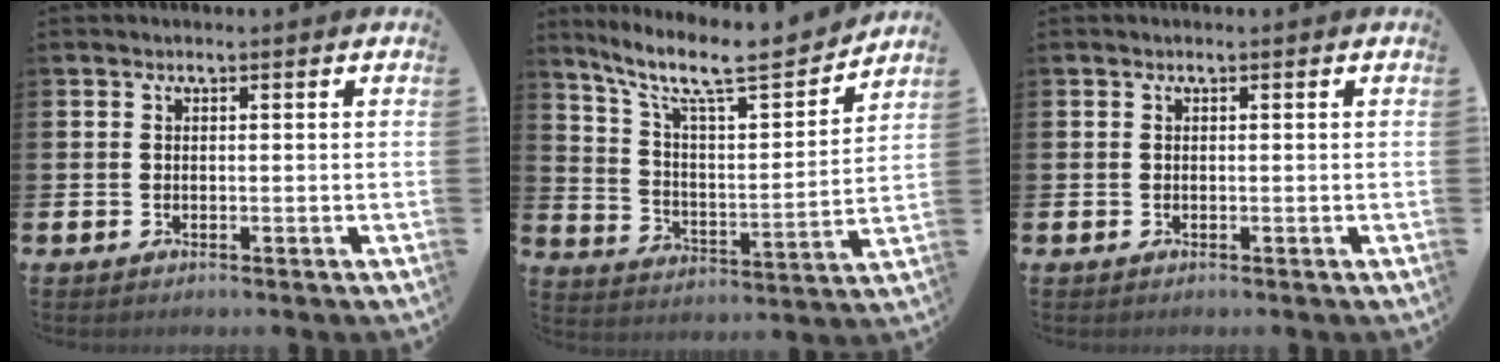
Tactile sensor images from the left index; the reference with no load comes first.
{"total": 10.7, "force": [9.1, 1.8, 5.4], "torque": [-0.126, -0.064, 0.147]}
{"total": 0.0}